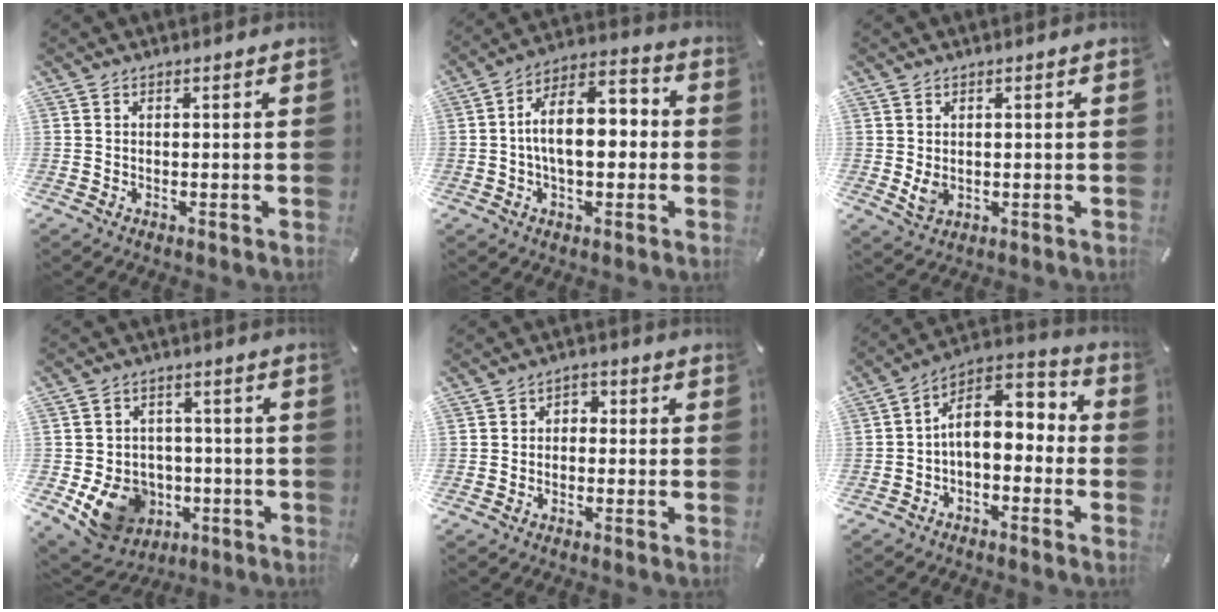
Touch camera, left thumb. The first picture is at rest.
{"total": 12.5, "force": [-1.1, 7.1, 10.2], "torque": [-0.166, 0.009, -0.018]}
{"total": 3.1, "force": [0.0, 2.3, 2.1], "torque": [-0.045, -0.005, -0.003]}
{"total": 12.0, "force": [-3.9, 10.2, 4.9], "torque": [-0.088, 0.023, -0.056]}
{"total": 2.8, "force": [-1.8, 1.9, 0.9], "torque": [-0.016, 0.015, -0.035]}
{"total": 9.6, "force": [0.6, 6.9, 6.6], "torque": [-0.097, -0.012, 0.013]}